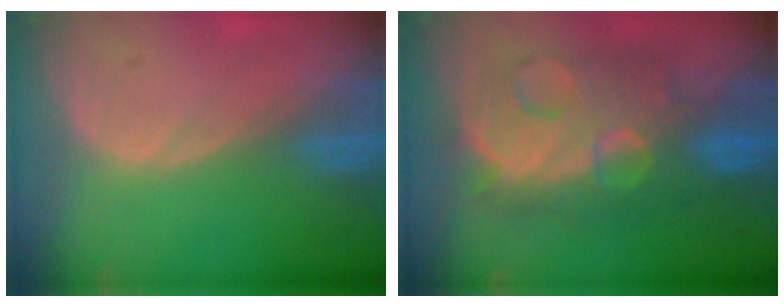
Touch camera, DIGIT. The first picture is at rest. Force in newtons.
{"total": 12.3, "press": 12.2, "slide": 1.2}